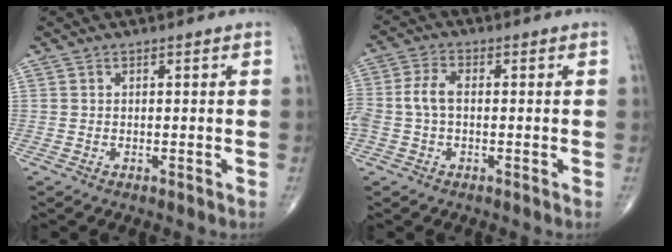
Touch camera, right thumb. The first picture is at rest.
{"total": 5.7, "force": [-0.4, 3.5, 4.5], "torque": [-0.112, 0.017, -0.011]}